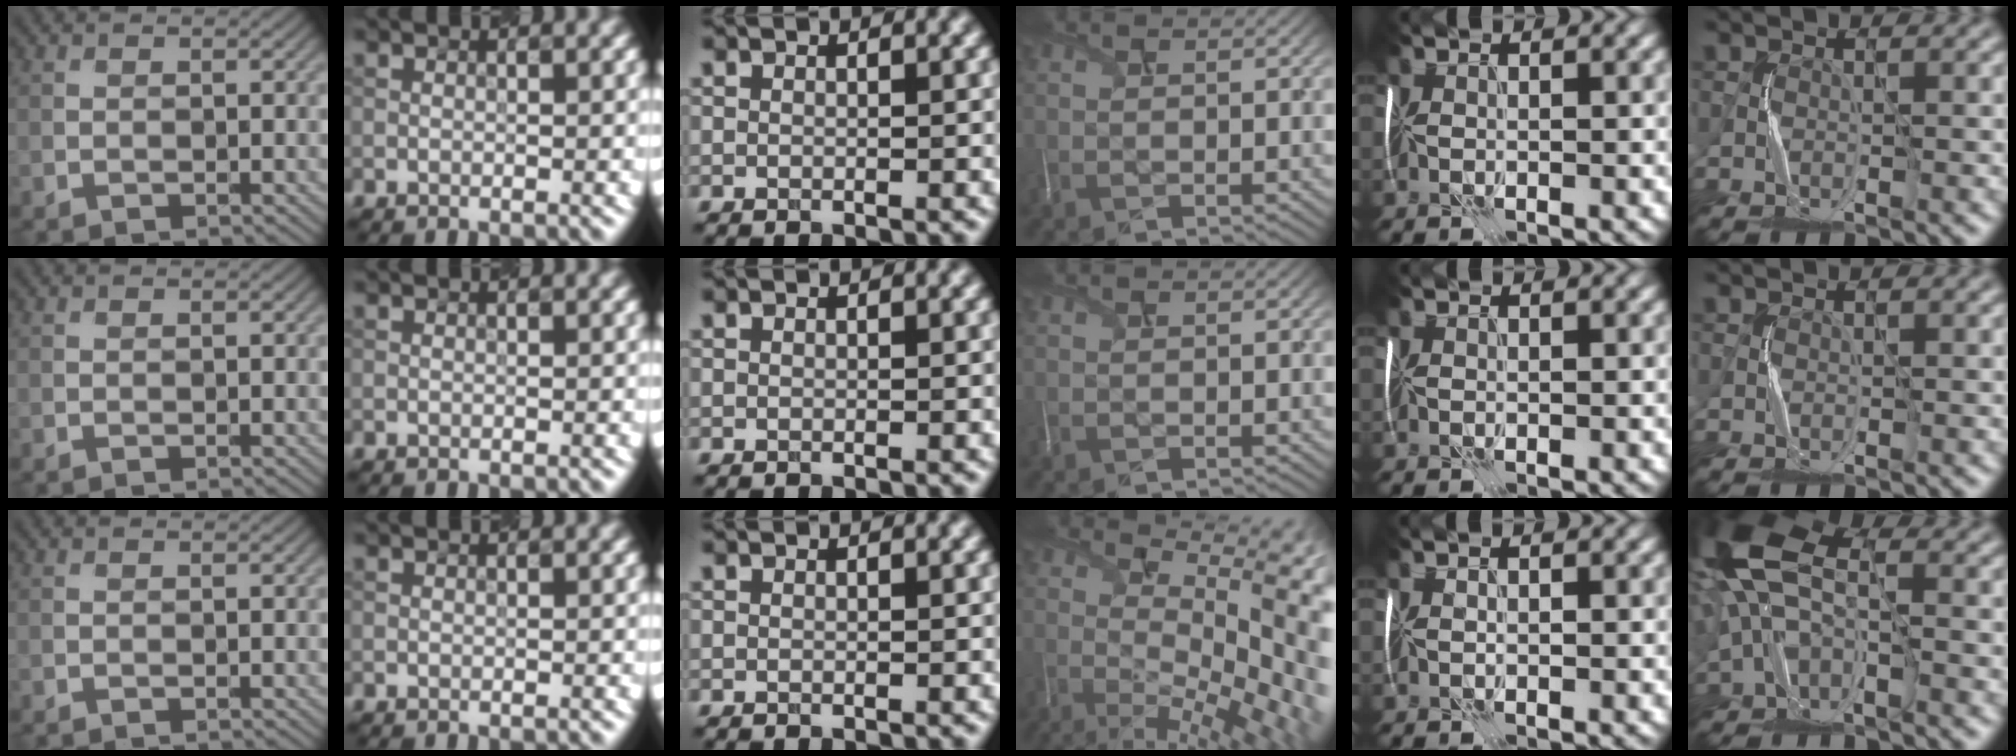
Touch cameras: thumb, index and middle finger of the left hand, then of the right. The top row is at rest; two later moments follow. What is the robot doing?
{"motion": "shake", "object": "plastic piggy bank"}